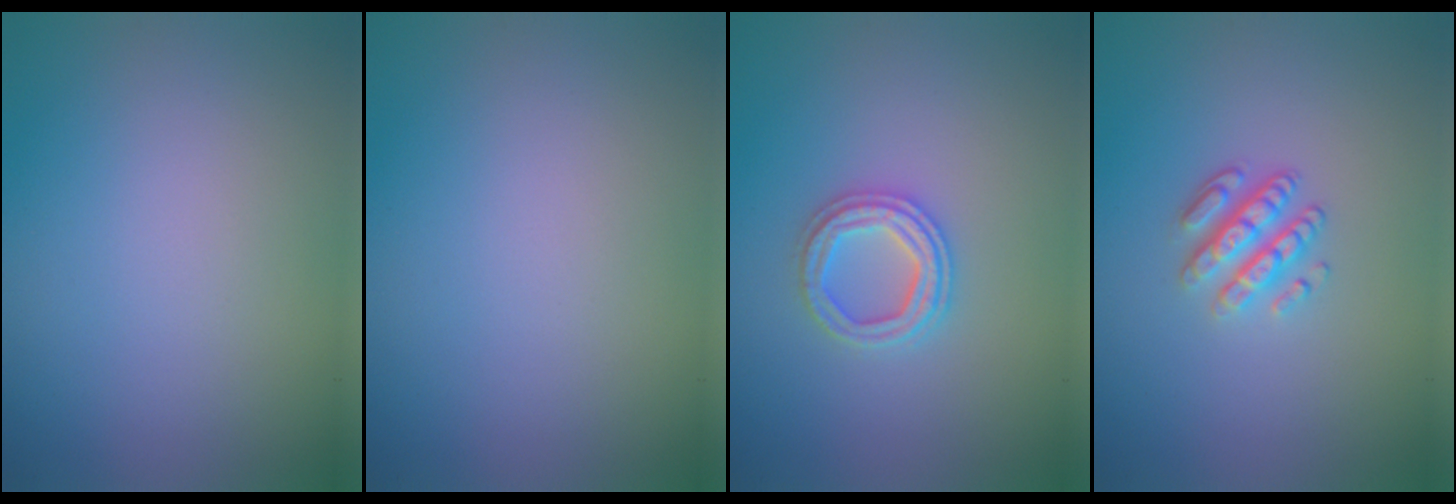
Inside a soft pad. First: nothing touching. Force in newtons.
{"total": 0.0}
{"total": 3.3, "press": 3.2, "slide": 0.6}
{"total": 3.1, "press": 2.6, "slide": 1.7}